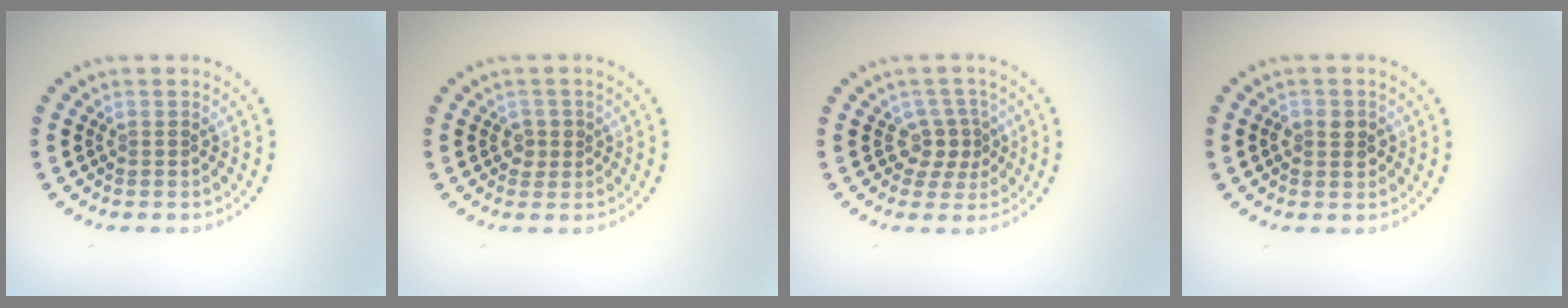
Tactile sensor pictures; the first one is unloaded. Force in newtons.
{"total": 1.3, "press": 1.2, "slide": 0.4}
{"total": 2.4, "press": 1.9, "slide": 1.5}
{"total": 1.9, "press": 1.9, "slide": 0.2}